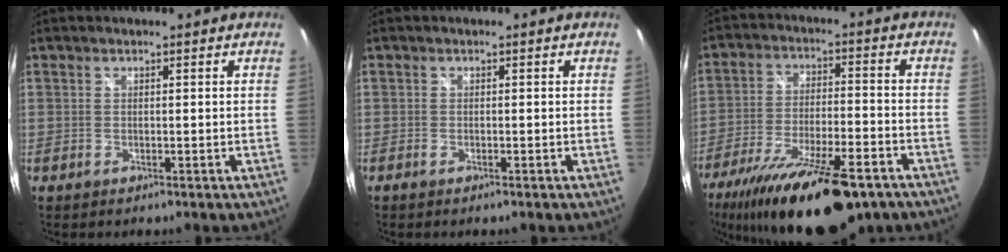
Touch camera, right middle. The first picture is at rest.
{"total": 0.8, "force": [-0.7, 0.2, 0.5], "torque": [-0.010, -0.002, -0.014]}
{"total": 23.1, "force": [-16.5, 6.6, 14.7], "torque": [-0.273, -0.047, -0.255]}